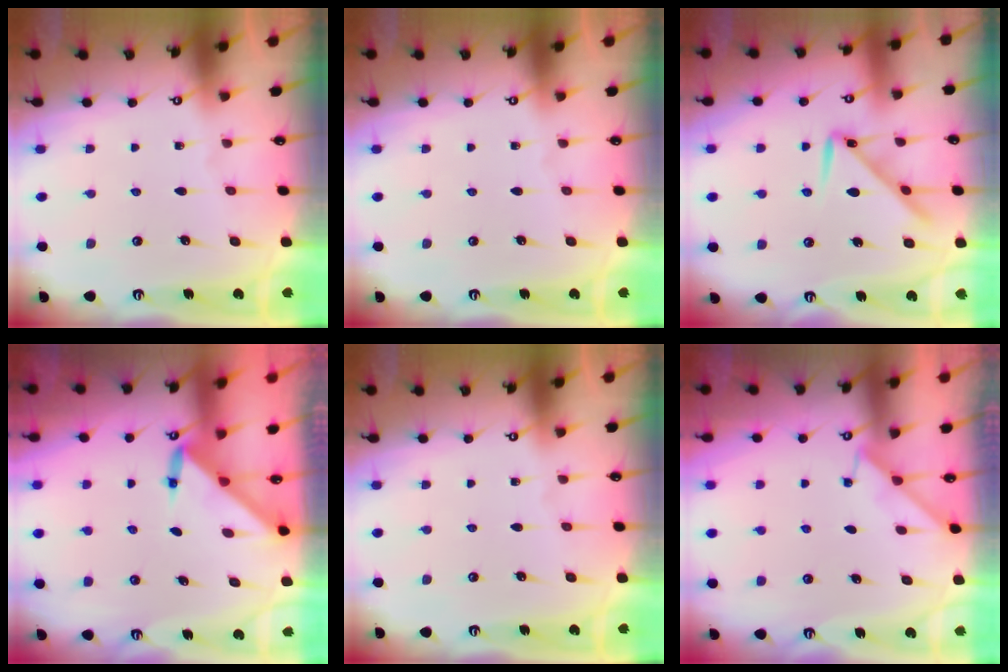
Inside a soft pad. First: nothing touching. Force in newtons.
{"total": 0.0}
{"total": 10.1, "press": 10.1, "slide": 0.6}
{"total": 3.2, "press": 3.2, "slide": 0.3}
{"total": 0.0}
{"total": 2.9, "press": 2.8, "slide": 0.4}